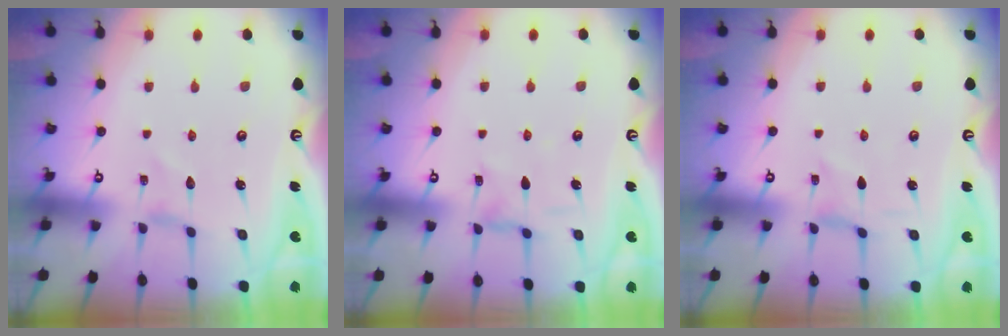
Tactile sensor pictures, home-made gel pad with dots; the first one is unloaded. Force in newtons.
{"total": 2.5, "press": 2.5, "slide": 0.4}
{"total": 0.0}